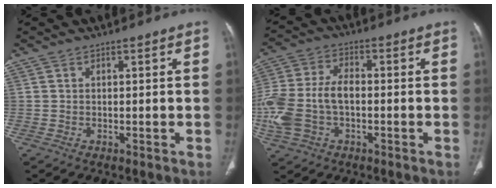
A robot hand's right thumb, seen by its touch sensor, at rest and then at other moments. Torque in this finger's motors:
{"motor_torque": [1.88, 1.66, 1.80, -0.64, 0.19]}